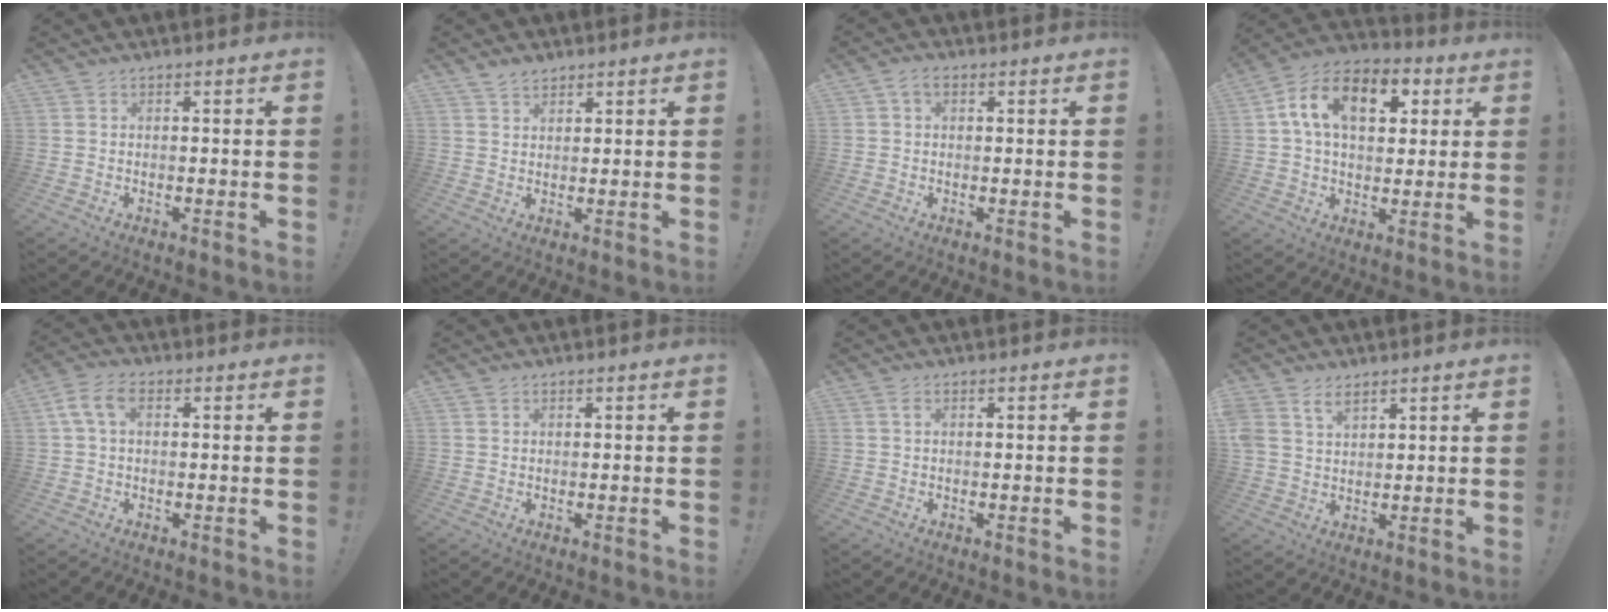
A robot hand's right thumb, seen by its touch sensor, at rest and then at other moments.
{"total": 3.4, "force": [2.7, 1.7, 1.1], "torque": [-0.019, -0.014, 0.051]}
{"total": 3.2, "force": [1.1, 2.1, 2.2], "torque": [-0.038, 0.006, 0.019]}
{"total": 16.1, "force": [5.2, 10.0, 11.4], "torque": [-0.180, -0.001, 0.092]}
{"total": 6.5, "force": [1.7, 3.7, 5.1], "torque": [-0.097, 0.007, 0.033]}
{"total": 0.7, "force": [0.6, 0.4, 0.2], "torque": [0.000, -0.002, 0.011]}
{"total": 1.1, "force": [0.4, 0.5, 0.9], "torque": [-0.024, 0.005, 0.008]}
{"total": 5.4, "force": [3.7, 3.1, 2.5], "torque": [-0.053, -0.012, 0.072]}